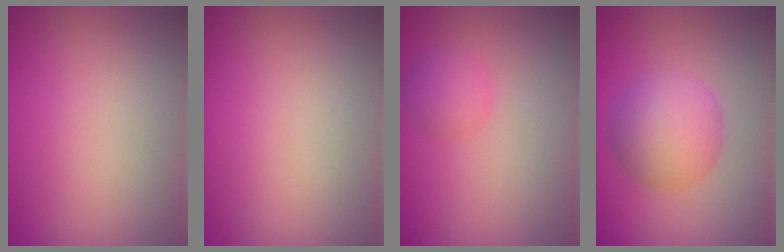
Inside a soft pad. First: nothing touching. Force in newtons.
{"total": 0.0}
{"total": 1.8, "press": 1.8, "slide": 0.1}
{"total": 4.9, "press": 4.9, "slide": 0.0}